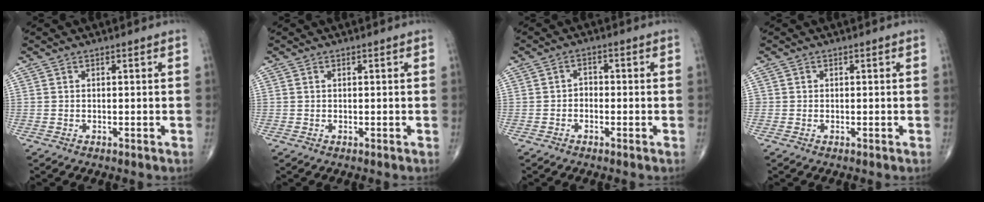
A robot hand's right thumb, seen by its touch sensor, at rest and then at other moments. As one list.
[{"total": 0.0}, {"total": 2.0, "force": [-0.7, 1.5, 1.1], "torque": [-0.005, 0.010, -0.019]}, {"total": 0.6, "force": [0.0, 0.6, 0.0], "torque": [0.005, 0.004, -0.002]}]